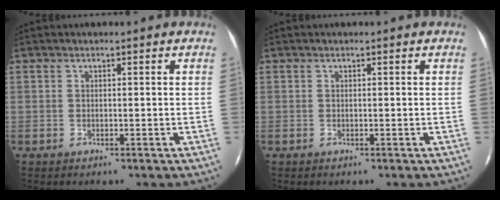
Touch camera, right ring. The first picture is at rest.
{"total": 0.0}